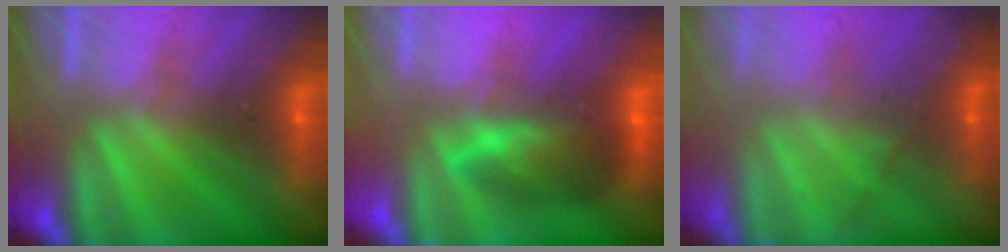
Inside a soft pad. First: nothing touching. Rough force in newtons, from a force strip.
{"total": 7.5}
{"total": 7.4}